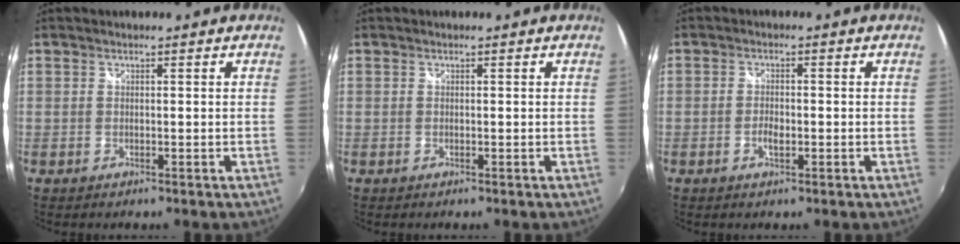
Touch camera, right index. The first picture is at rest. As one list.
[{"total": 0.0}, {"total": 2.4, "force": [-0.9, 1.1, 1.9], "torque": [-0.040, -0.002, -0.016]}]